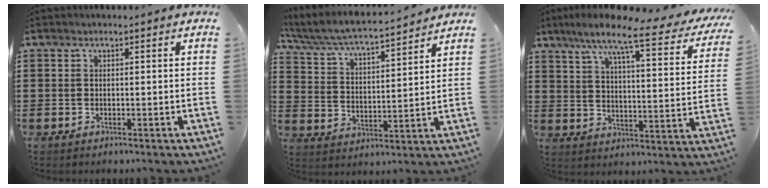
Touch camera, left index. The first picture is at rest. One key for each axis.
{"total": 5.7, "fx": 5.3, "fy": 0.1, "fz": 2.0, "tx": -0.064, "ty": -0.039, "tz": 0.086}
{"total": 10.6, "fx": 8.0, "fy": 0.7, "fz": 6.8, "tx": -0.144, "ty": -0.049, "tz": 0.125}